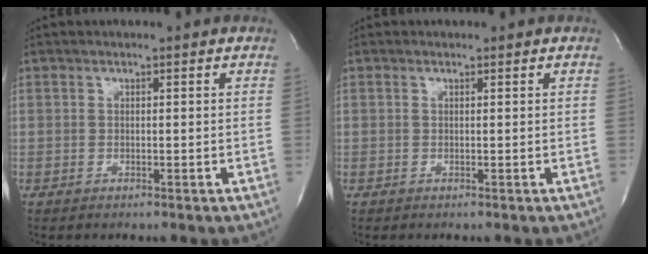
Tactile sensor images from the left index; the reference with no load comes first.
{"total": 0.0}